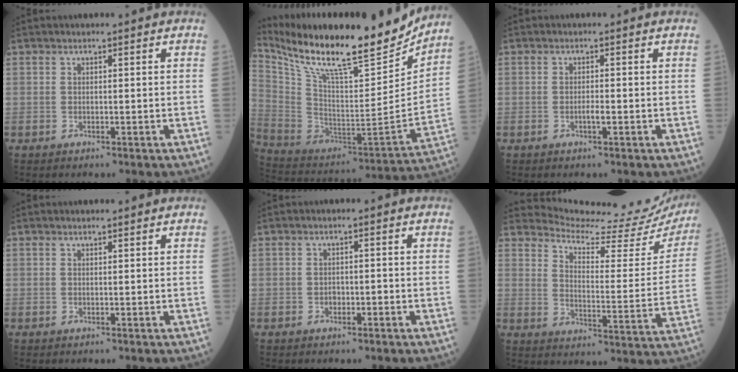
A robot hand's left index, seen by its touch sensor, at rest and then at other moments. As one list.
[{"total": 27.0, "force": [22.5, 4.0, 14.4], "torque": [-0.268, -0.039, 0.357]}, {"total": 1.1, "force": [-0.6, 0.1, 1.0], "torque": [-0.019, -0.003, -0.012]}, {"total": 1.0, "force": [1.0, 0.0, 0.1], "torque": [-0.004, 0.003, 0.013]}, {"total": 1.1, "force": [-0.7, 0.6, 0.6], "torque": [-0.007, 0.000, -0.013]}, {"total": 18.9, "force": [18.3, 1.2, 4.3], "torque": [-0.066, -0.094, 0.219]}]